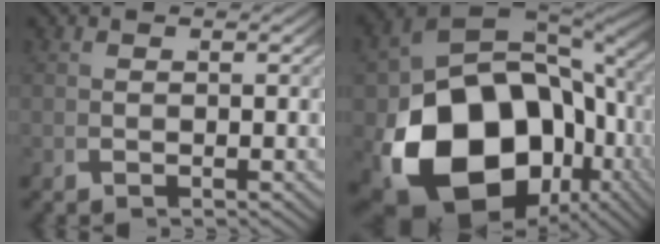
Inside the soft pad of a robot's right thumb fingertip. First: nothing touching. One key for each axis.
{"total": 23.6, "fx": -4.1, "fy": 15.7, "fz": 17.1, "tx": -0.343, "ty": -0.084, "tz": -0.017}